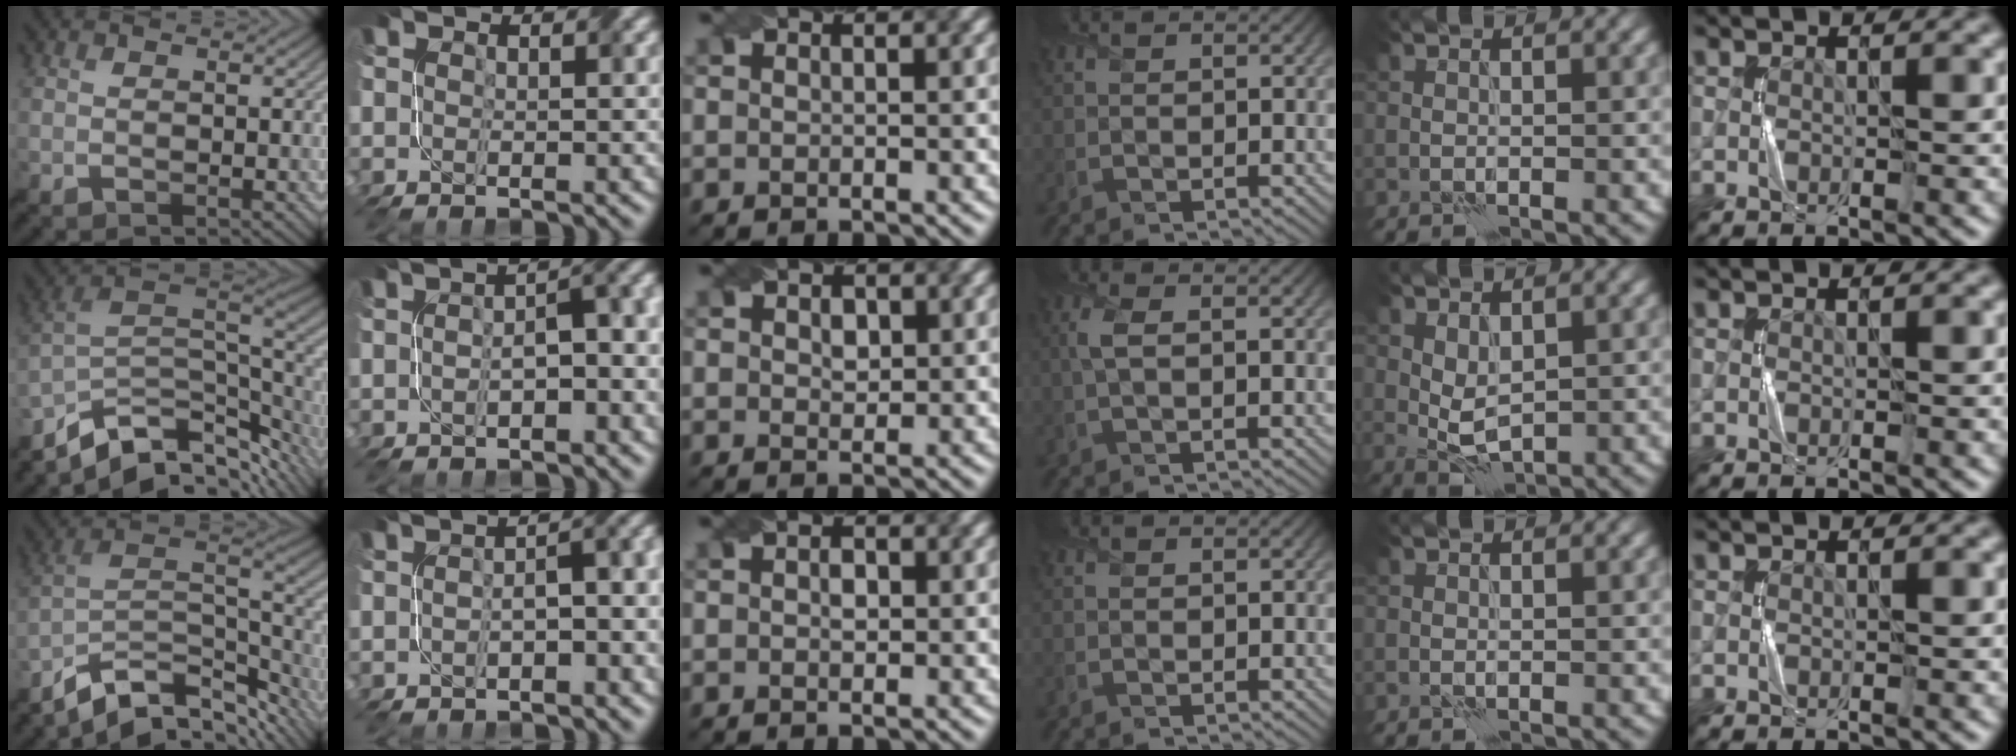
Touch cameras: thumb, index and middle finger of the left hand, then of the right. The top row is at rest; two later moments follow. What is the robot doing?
{"motion": "twist", "object": "screw"}